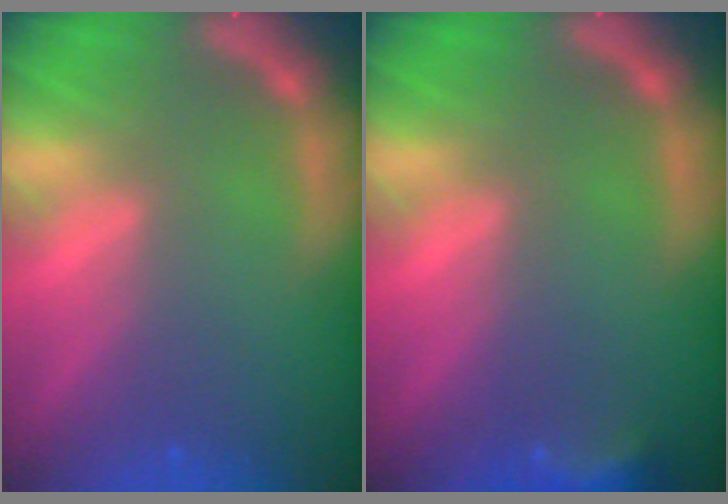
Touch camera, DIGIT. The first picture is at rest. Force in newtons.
{"total": 3.0}